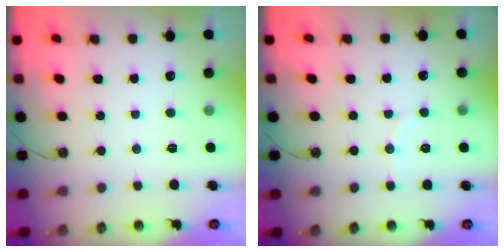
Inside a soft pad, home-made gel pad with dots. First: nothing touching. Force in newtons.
{"total": 4.4, "press": 4.4, "slide": 0.4}